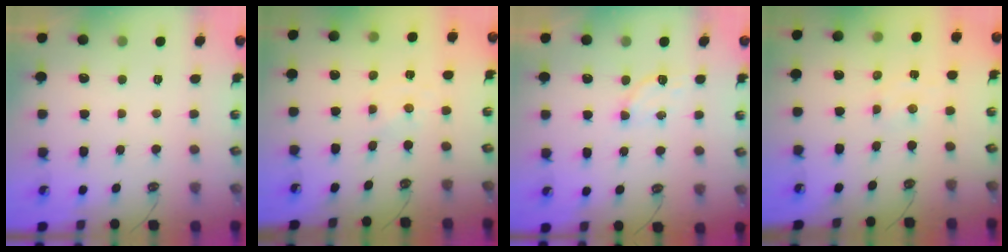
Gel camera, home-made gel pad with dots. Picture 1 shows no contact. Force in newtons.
{"total": 0.0}
{"total": 4.2, "press": 4.1, "slide": 0.5}
{"total": 2.7, "press": 2.7, "slide": 0.4}